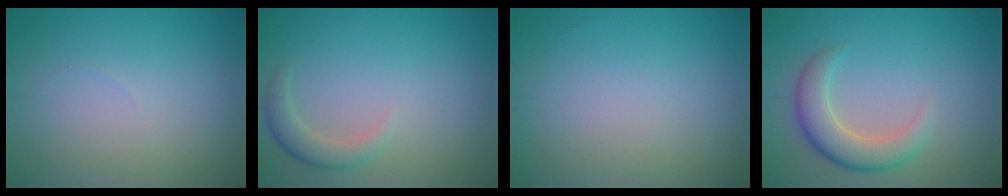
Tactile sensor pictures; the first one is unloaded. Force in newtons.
{"total": 2.3, "press": 2.3, "slide": 0.3}
{"total": 0.0}
{"total": 4.4, "press": 4.4, "slide": 0.3}